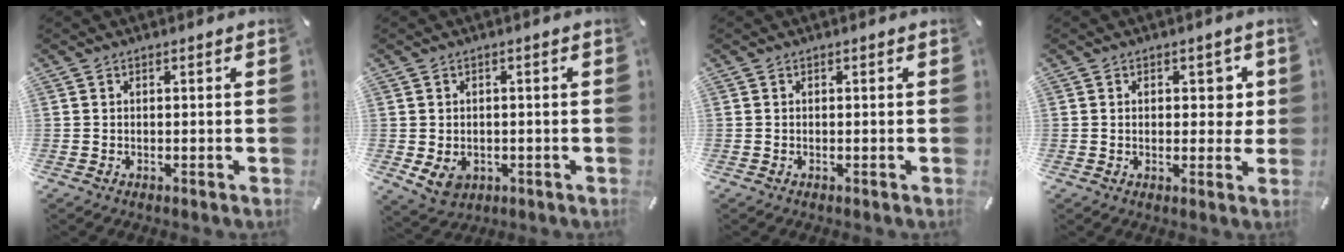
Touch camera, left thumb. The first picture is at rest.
{"total": 4.8, "force": [-0.8, 4.1, 2.4], "torque": [-0.043, -0.004, -0.015]}
{"total": 0.0}
{"total": 5.1, "force": [1.0, 3.3, 3.7], "torque": [-0.037, -0.005, 0.007]}